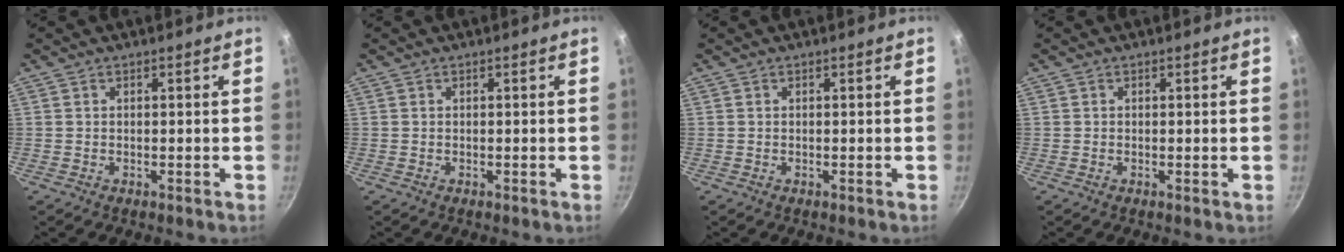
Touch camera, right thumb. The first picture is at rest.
{"total": 0.0}
{"total": 0.0}
{"total": 0.0}